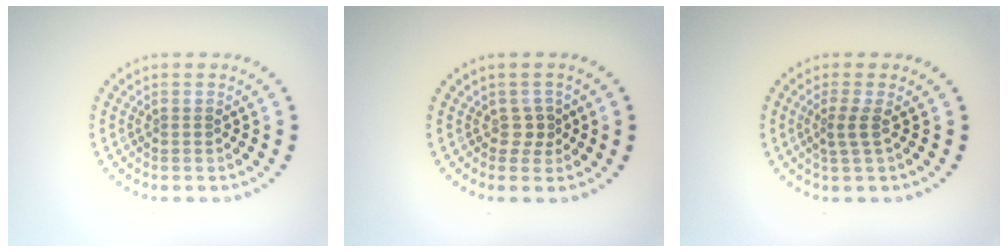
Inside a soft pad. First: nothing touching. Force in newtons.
{"total": 1.1, "press": 0.8, "slide": 0.8}
{"total": 1.6, "press": 1.0, "slide": 1.3}